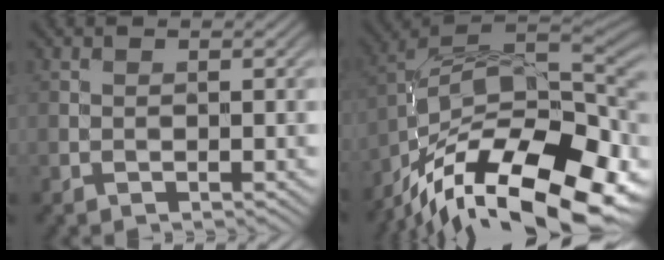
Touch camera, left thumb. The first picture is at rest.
{"total": 18.0, "force": [-9.7, 7.3, 13.2], "torque": [-0.239, -0.008, -0.159]}